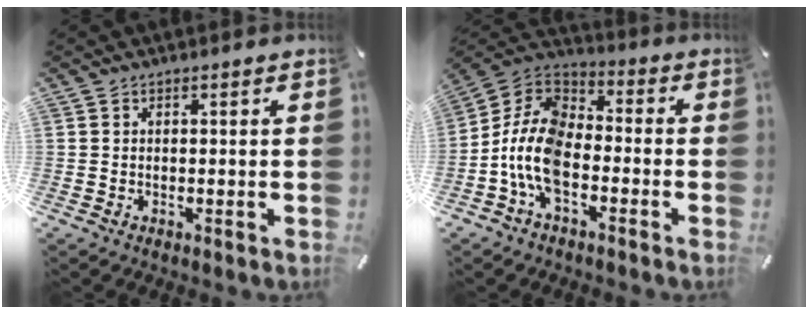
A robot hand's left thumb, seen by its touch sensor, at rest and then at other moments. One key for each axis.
{"total": 12.8, "fx": -6.0, "fy": 7.5, "fz": 8.4, "tx": -0.197, "ty": 0.011, "tz": -0.120}